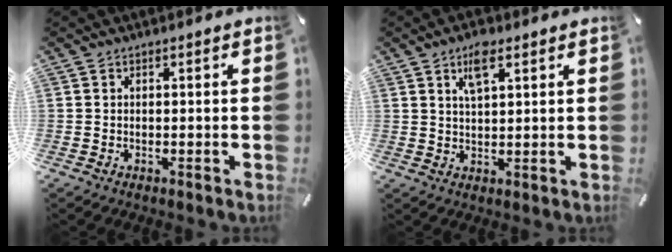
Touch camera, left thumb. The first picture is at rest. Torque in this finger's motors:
{"motor_torque": [0.95, 0.53, 0.74, -0.44, 0.29]}